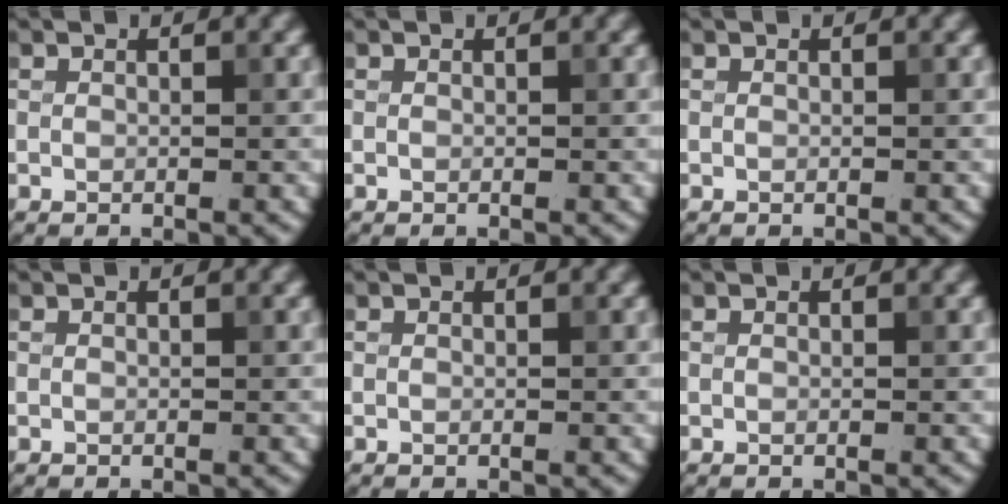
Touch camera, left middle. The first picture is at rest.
{"total": 0.0}
{"total": 0.0}
{"total": 0.0}
{"total": 0.0}
{"total": 0.0}